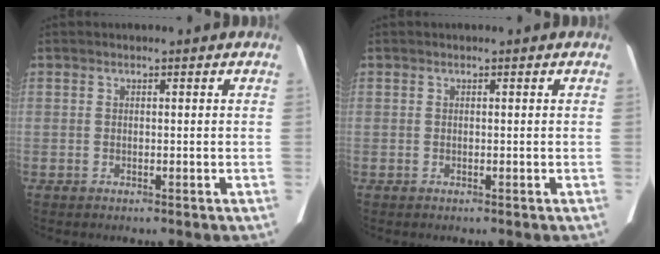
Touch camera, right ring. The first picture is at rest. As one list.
[{"total": 0.0}]